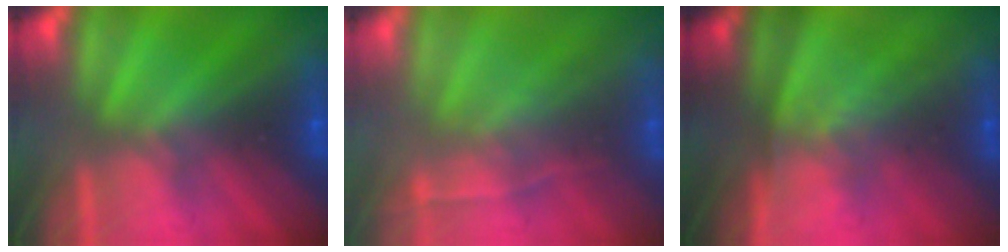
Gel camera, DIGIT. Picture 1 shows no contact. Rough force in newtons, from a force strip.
{"total": 2.0}
{"total": 1.3}